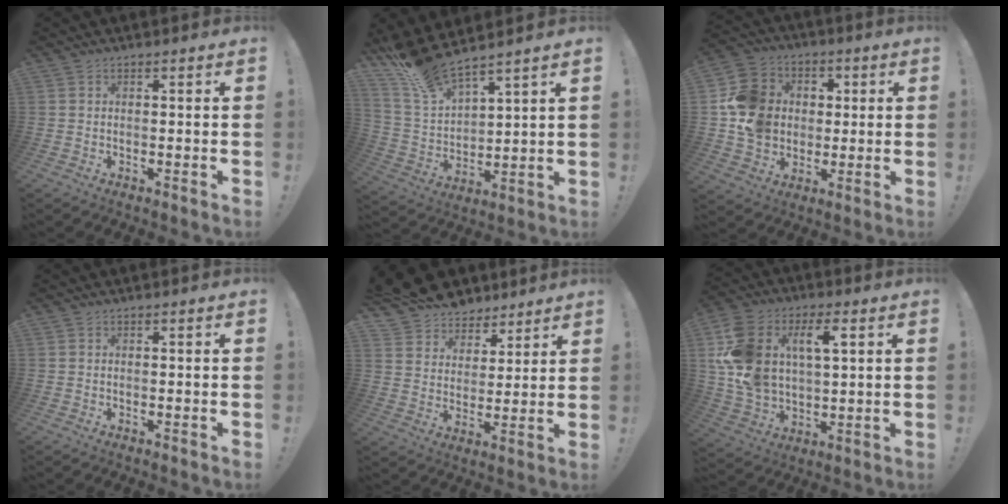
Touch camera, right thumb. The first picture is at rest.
{"total": 12.2, "force": [11.1, 2.5, 4.6], "torque": [-0.109, -0.086, 0.200]}
{"total": 15.1, "force": [0.6, 13.8, 6.2], "torque": [-0.089, 0.009, 0.021]}
{"total": 0.0}
{"total": 10.1, "force": [8.1, 5.8, 1.2], "torque": [-0.041, -0.062, 0.159]}
{"total": 17.1, "force": [5.5, 11.0, 11.9], "torque": [-0.238, -0.012, 0.095]}